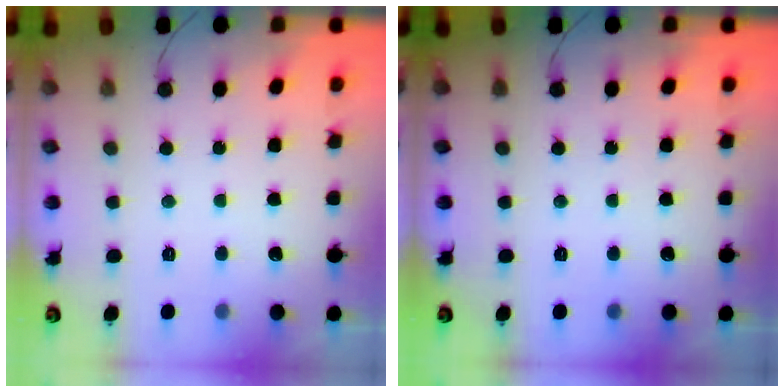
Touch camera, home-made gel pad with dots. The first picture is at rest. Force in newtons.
{"total": 0.0}